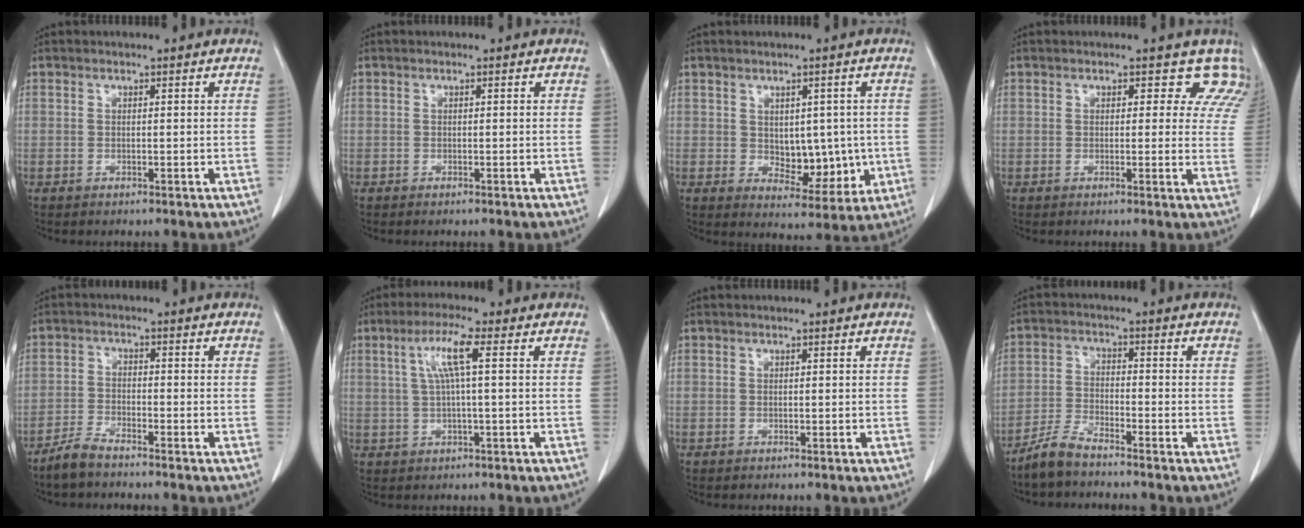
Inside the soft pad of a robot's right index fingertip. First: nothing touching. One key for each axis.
{"total": 0.0}
{"total": 7.5, "fx": -0.1, "fy": 4.5, "fz": 6.0, "tx": -0.068, "ty": 0.000, "tz": 0.015}
{"total": 6.5, "fx": 5.4, "fy": 3.4, "fz": 1.3, "tx": 0.023, "ty": -0.003, "tz": 0.029}
{"total": 3.8, "fx": -3.5, "fy": 0.4, "fz": 1.6, "tx": -0.034, "ty": -0.008, "tz": -0.071}
{"total": 5.7, "fx": 1.5, "fy": -0.2, "fz": 5.5, "tx": -0.110, "ty": 0.013, "tz": 0.032}
{"total": 0.0}
{"total": 4.9, "fx": -4.4, "fy": 0.6, "fz": 2.1, "tx": -0.046, "ty": -0.010, "tz": -0.094}